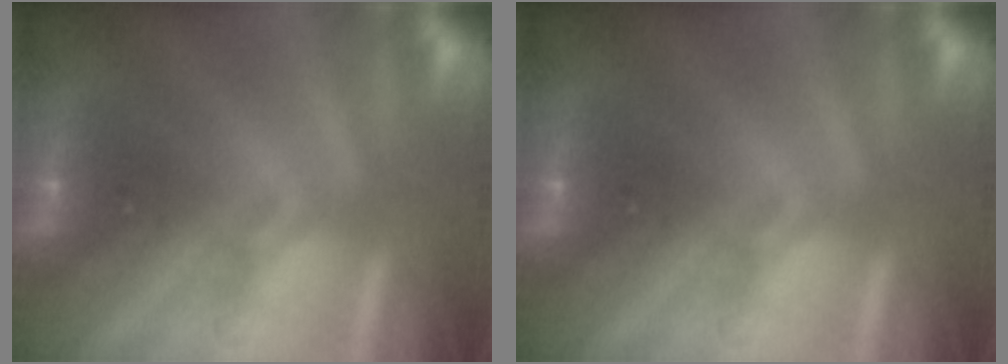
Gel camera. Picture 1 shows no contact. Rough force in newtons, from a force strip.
{"total": 0.0}